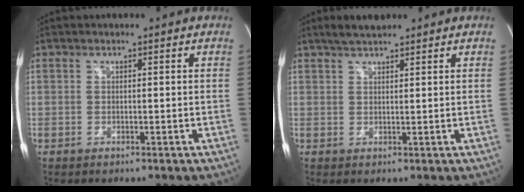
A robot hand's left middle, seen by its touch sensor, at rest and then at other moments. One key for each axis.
{"total": 3.3, "fx": 2.9, "fy": 0.7, "fz": 1.5, "tx": -0.035, "ty": 0.010, "tz": 0.053}